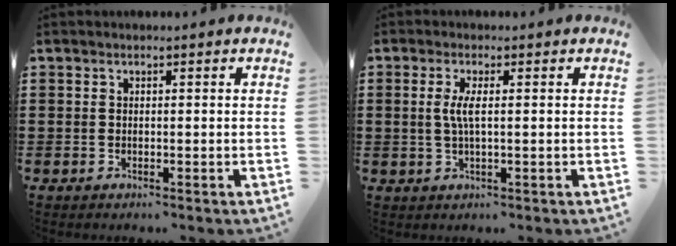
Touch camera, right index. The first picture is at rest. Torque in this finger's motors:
{"motor_torque": [0.75, 0.36, 0.28, 0.10]}